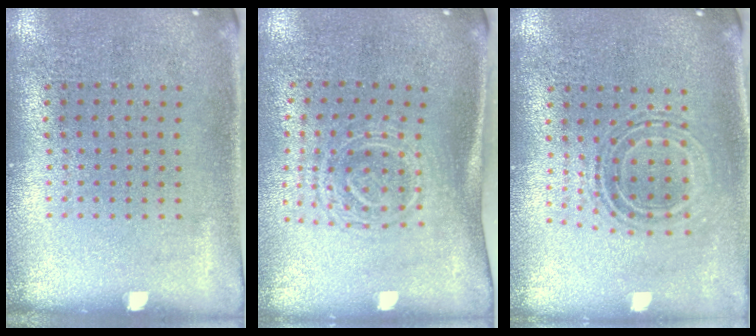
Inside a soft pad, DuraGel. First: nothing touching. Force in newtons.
{"total": 1.7, "press": 1.3, "slide": 1.1}
{"total": 0.8, "press": 0.8, "slide": 0.3}